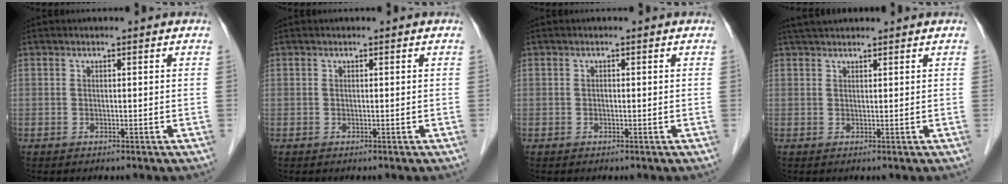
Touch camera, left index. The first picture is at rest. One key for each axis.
{"total": 0.0}
{"total": 0.0}
{"total": 4.0, "fx": 3.6, "fy": 0.5, "fz": 1.6, "tx": -0.023, "ty": 0.035, "tz": 0.061}